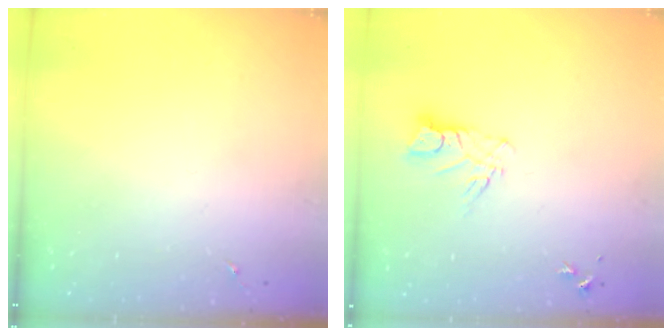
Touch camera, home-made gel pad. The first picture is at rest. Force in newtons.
{"total": 7.0, "press": 7.0, "slide": 0.7}